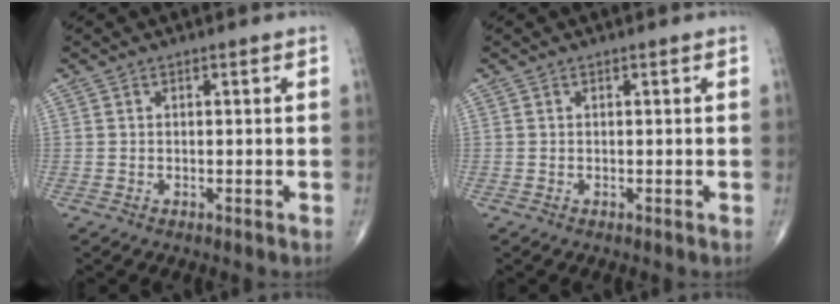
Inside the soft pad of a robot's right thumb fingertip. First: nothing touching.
{"total": 0.0}